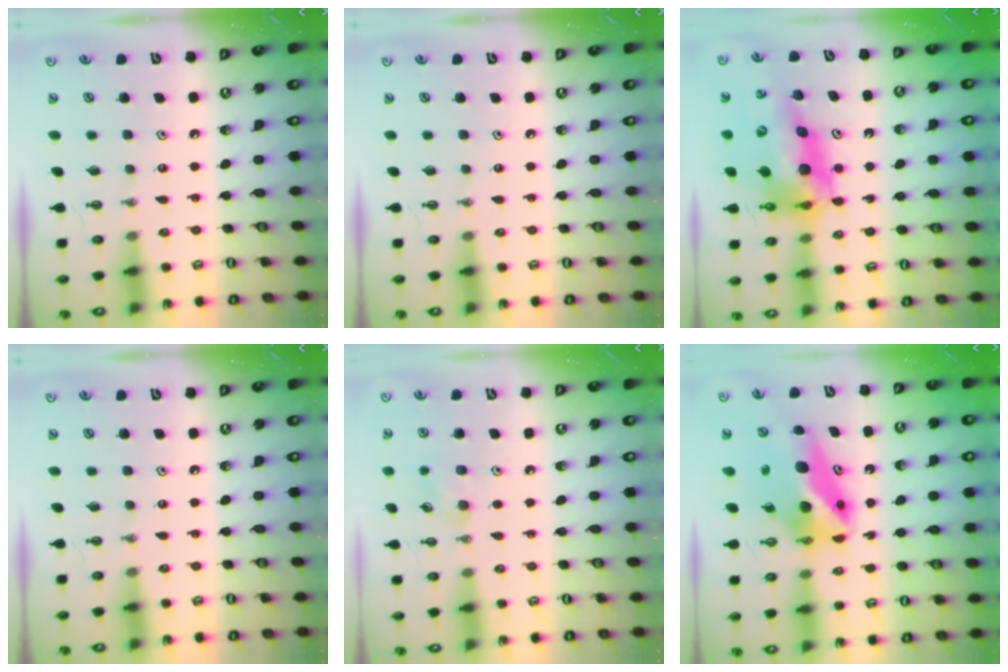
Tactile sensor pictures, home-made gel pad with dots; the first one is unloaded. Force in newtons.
{"total": 0.0}
{"total": 18.1, "press": 18.1, "slide": 1.5}
{"total": 0.0}
{"total": 6.8, "press": 6.6, "slide": 1.5}
{"total": 8.1, "press": 8.1, "slide": 0.8}